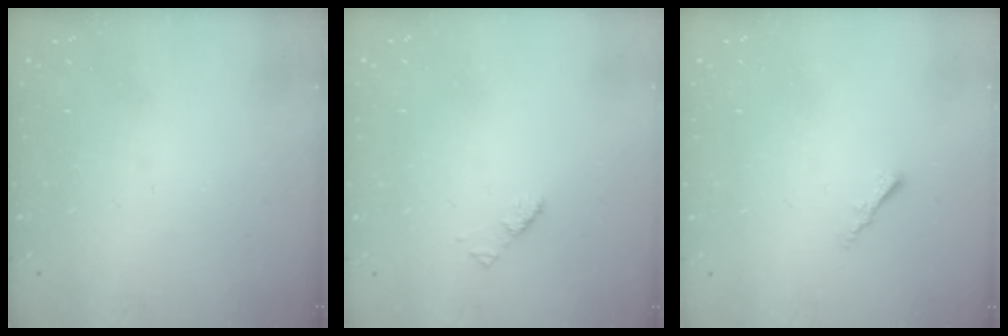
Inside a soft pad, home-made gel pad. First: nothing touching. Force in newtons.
{"total": 1.9, "press": 1.9, "slide": 0.3}
{"total": 1.5, "press": 1.5, "slide": 0.4}